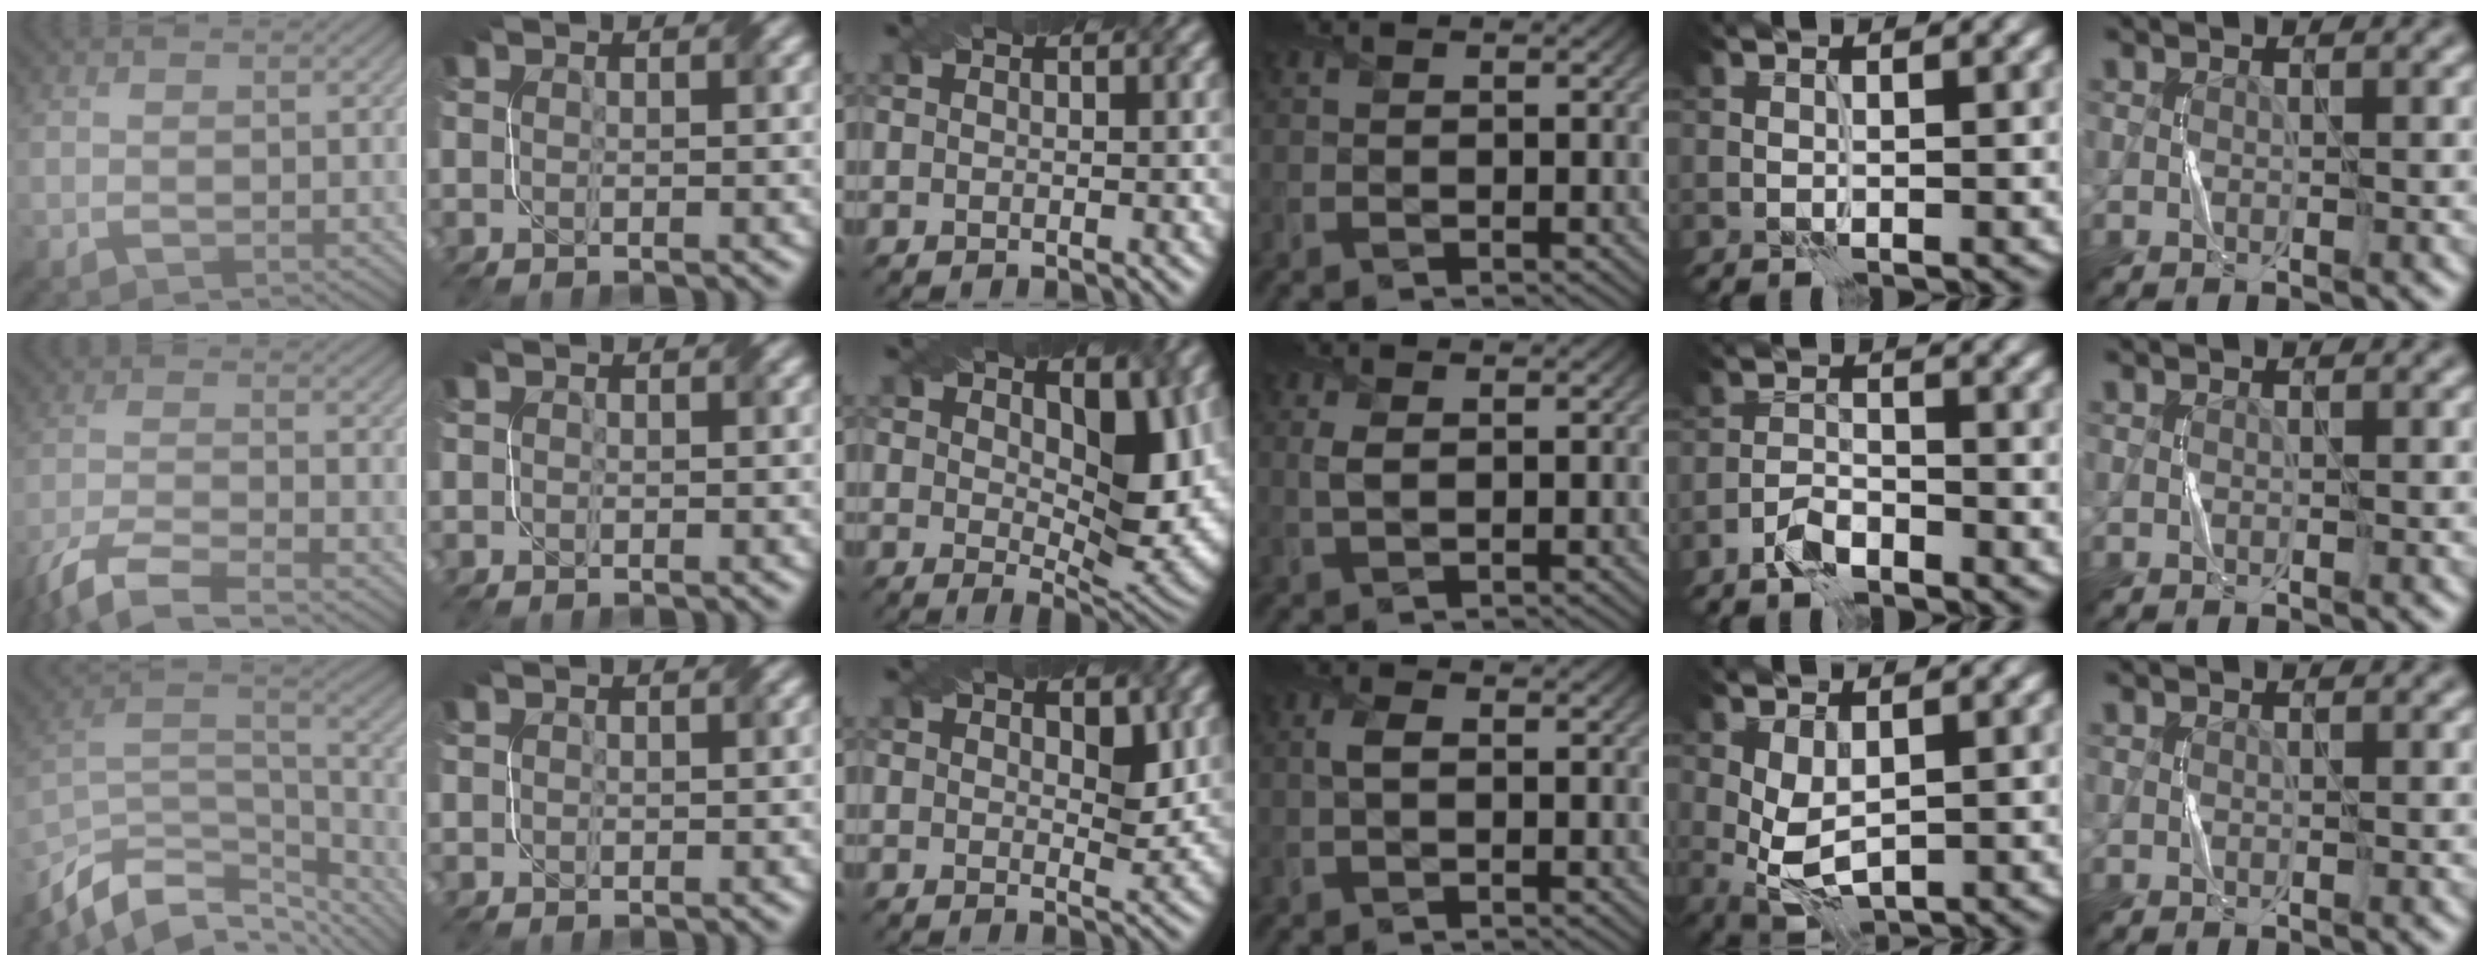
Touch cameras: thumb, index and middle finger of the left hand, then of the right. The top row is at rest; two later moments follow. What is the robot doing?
{"motion": "twist", "object": "screw"}